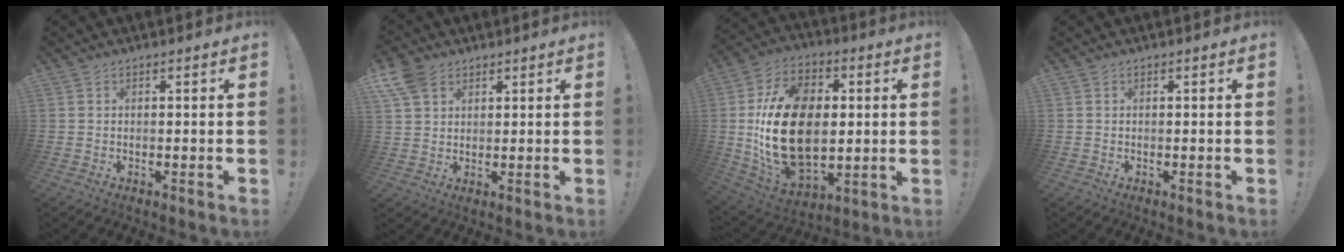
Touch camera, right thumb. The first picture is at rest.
{"total": 7.4, "force": [4.3, 4.9, 3.5], "torque": [-0.067, -0.010, 0.087]}
{"total": 26.4, "force": [0.5, 17.3, 19.8], "torque": [-0.378, 0.007, 0.022]}
{"total": 0.0}